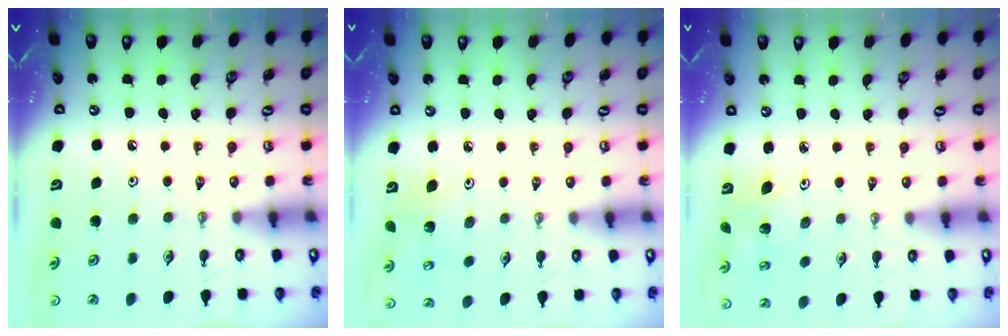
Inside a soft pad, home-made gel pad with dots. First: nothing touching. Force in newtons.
{"total": 5.2, "press": 5.2, "slide": 0.2}
{"total": 2.7, "press": 2.7, "slide": 0.1}